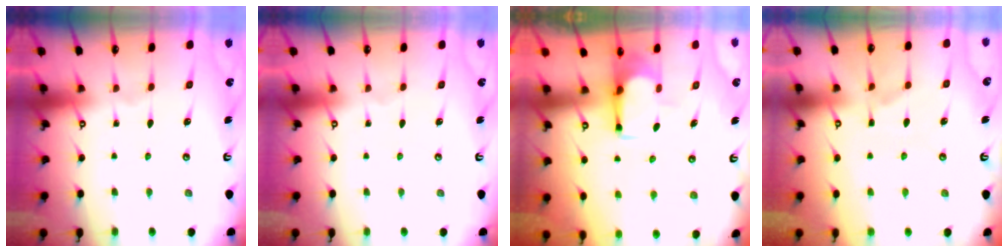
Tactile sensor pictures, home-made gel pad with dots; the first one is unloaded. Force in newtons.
{"total": 0.0}
{"total": 1.9, "press": 1.6, "slide": 1.0}
{"total": 1.0, "press": 0.2, "slide": 1.0}